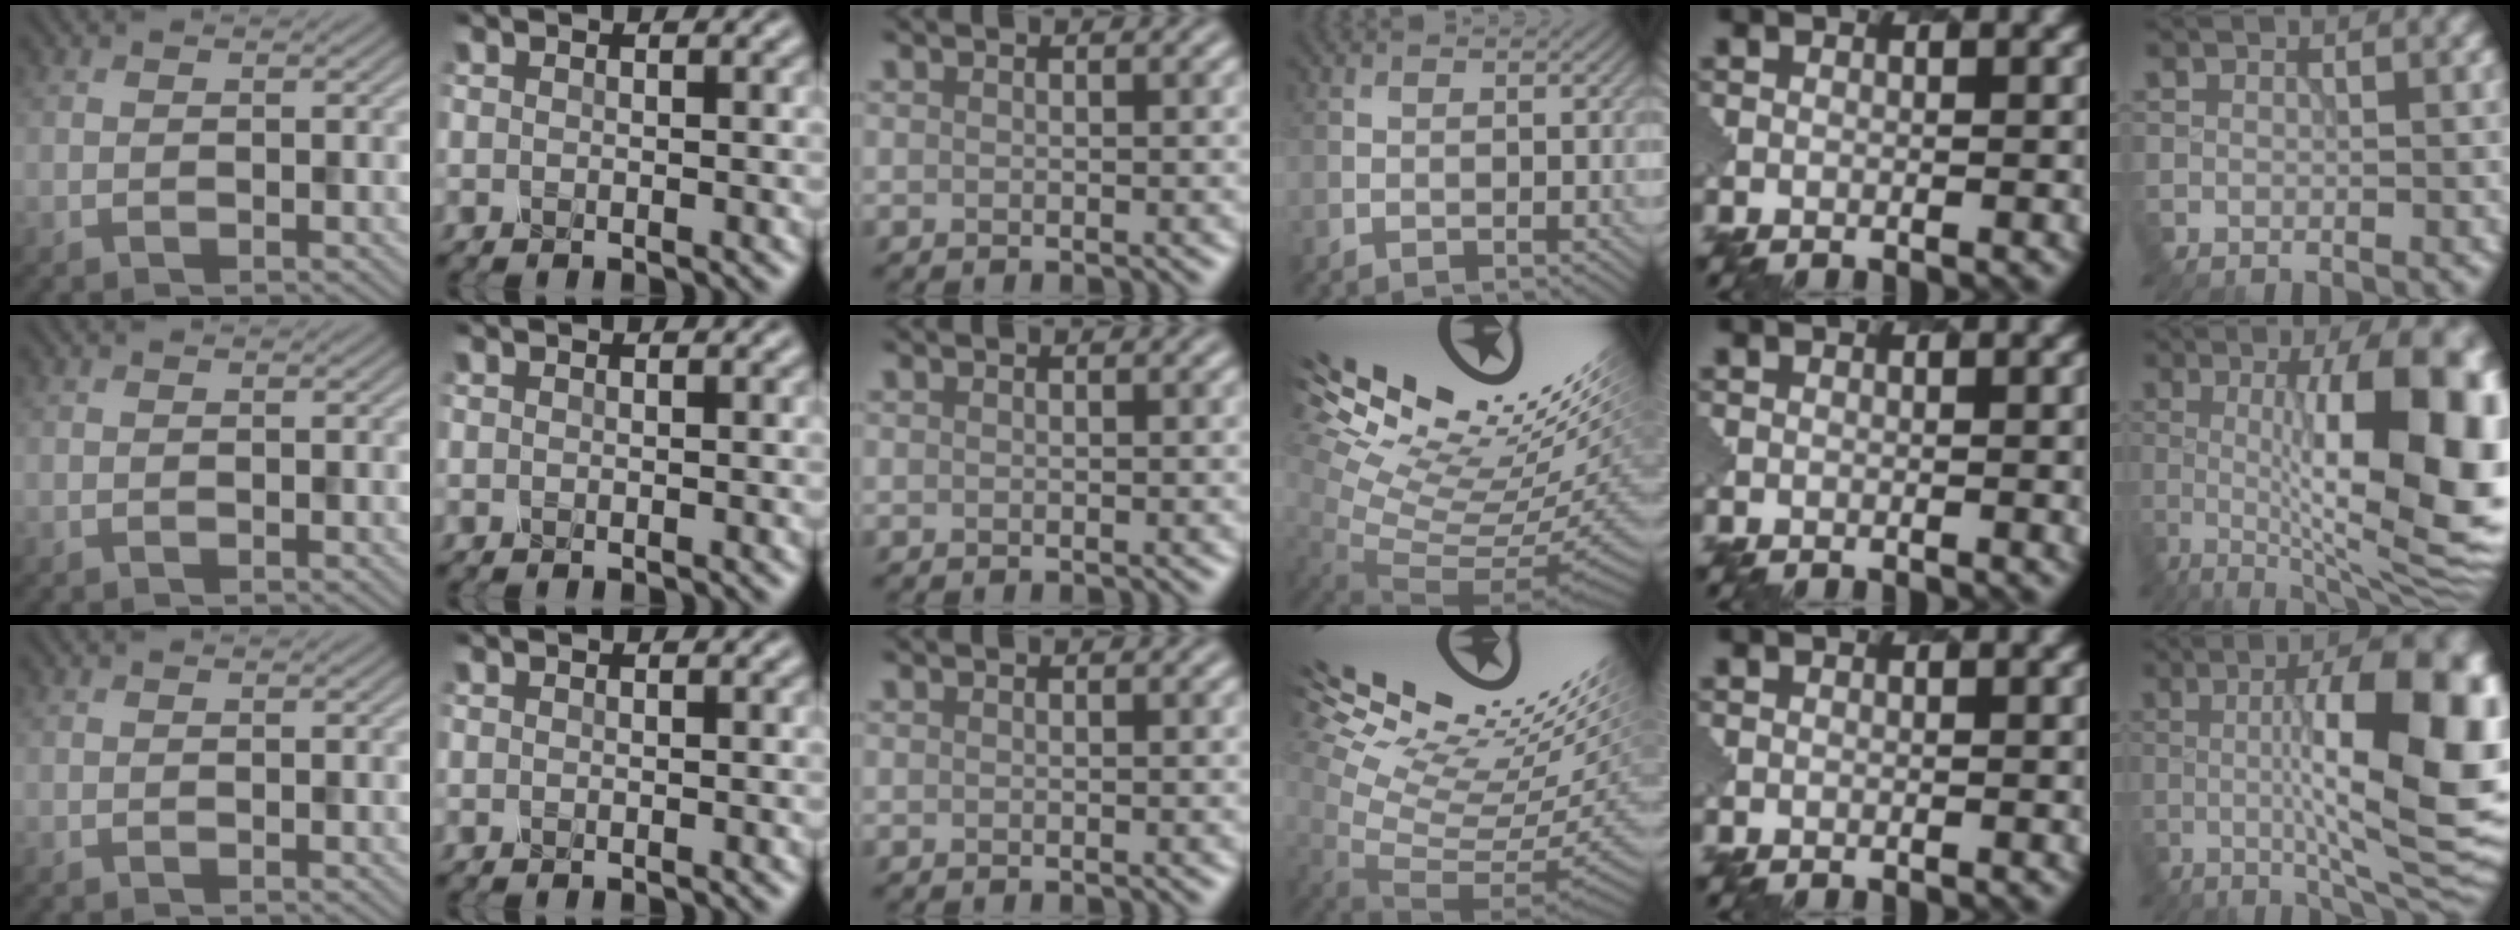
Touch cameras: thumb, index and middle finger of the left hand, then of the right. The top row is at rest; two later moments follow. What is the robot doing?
{"motion": "dispense", "object": "syringe"}